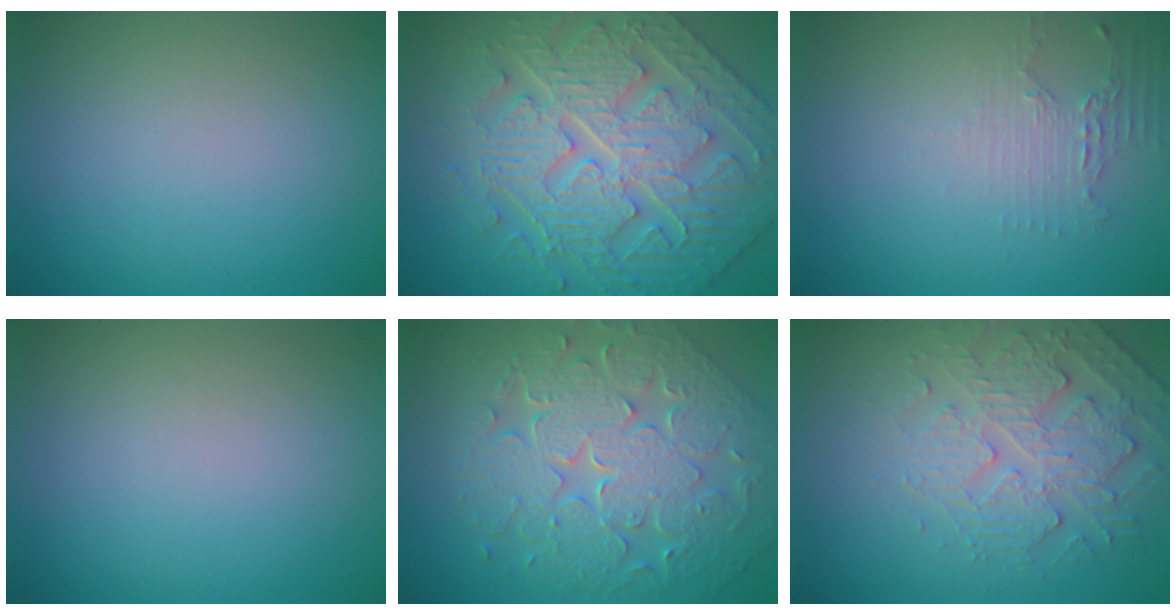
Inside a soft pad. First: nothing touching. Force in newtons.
{"total": 8.9, "press": 7.2, "slide": 5.1}
{"total": 2.2, "press": 1.6, "slide": 1.5}
{"total": 0.0}
{"total": 9.1, "press": 6.7, "slide": 6.2}
{"total": 4.8, "press": 3.8, "slide": 3.0}